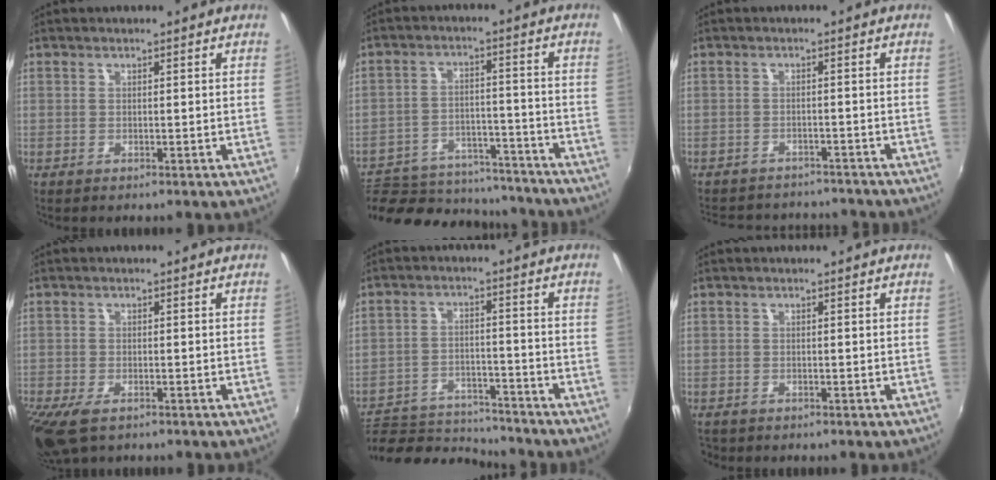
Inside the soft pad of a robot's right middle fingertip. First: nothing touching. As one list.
[{"total": 19.7, "force": [-16.5, 8.3, 6.9], "torque": [-0.155, 0.012, -0.216]}, {"total": 12.5, "force": [-11.1, 4.2, 3.8], "torque": [-0.091, -0.002, -0.151]}, {"total": 7.0, "force": [-4.5, 3.1, 4.4], "torque": [-0.109, -0.031, -0.083]}, {"total": 12.0, "force": [-11.3, 3.2, 2.6], "torque": [-0.064, 0.004, -0.176]}, {"total": 1.1, "force": [-0.9, 0.6, 0.2], "torque": [-0.009, -0.003, -0.015]}]